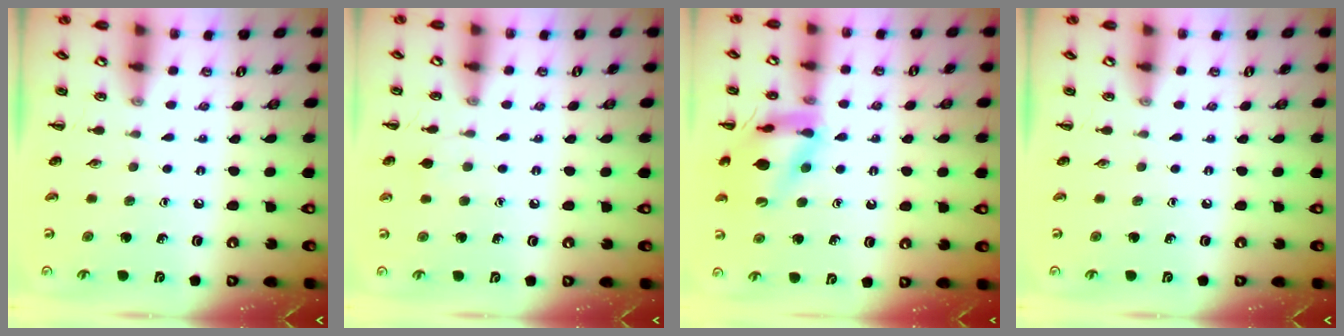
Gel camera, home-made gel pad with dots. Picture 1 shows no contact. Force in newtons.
{"total": 4.7, "press": 4.5, "slide": 1.4}
{"total": 14.5, "press": 14.4, "slide": 1.7}
{"total": 0.0}